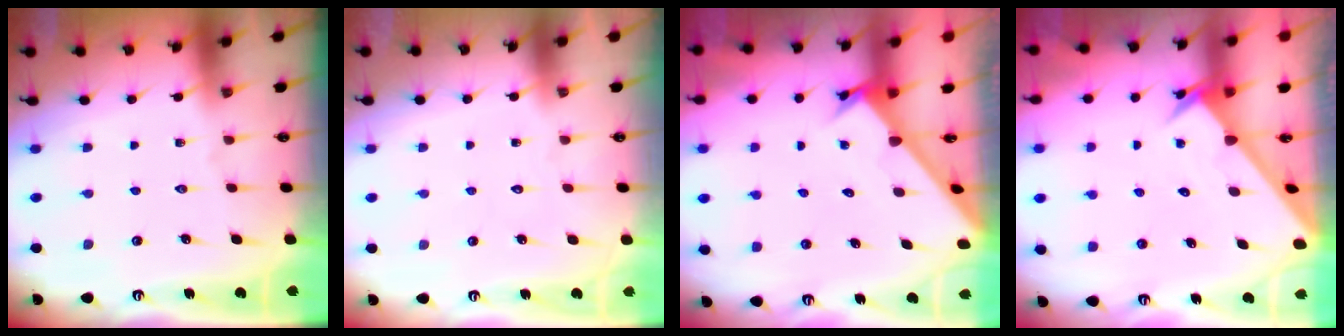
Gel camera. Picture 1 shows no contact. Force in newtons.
{"total": 1.6, "press": 1.6, "slide": 0.1}
{"total": 2.4, "press": 2.4, "slide": 0.1}
{"total": 2.7, "press": 2.7, "slide": 0.2}